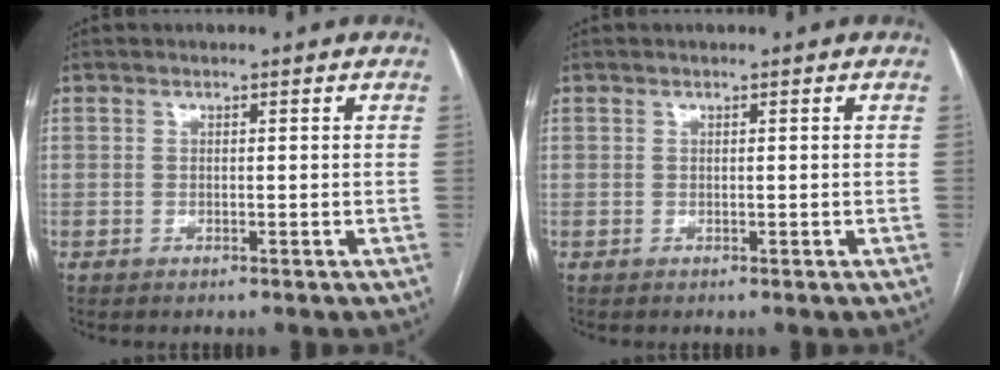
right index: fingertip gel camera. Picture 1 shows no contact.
{"total": 0.0}